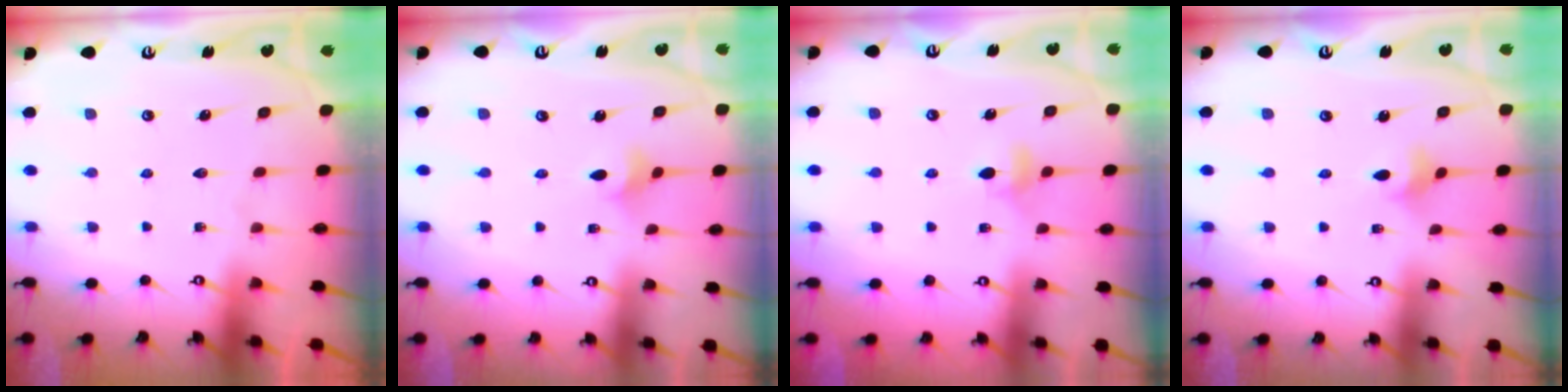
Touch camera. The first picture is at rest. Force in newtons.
{"total": 2.8, "press": 2.8, "slide": 0.6}
{"total": 4.0, "press": 3.9, "slide": 0.8}
{"total": 2.9, "press": 2.9, "slide": 0.6}